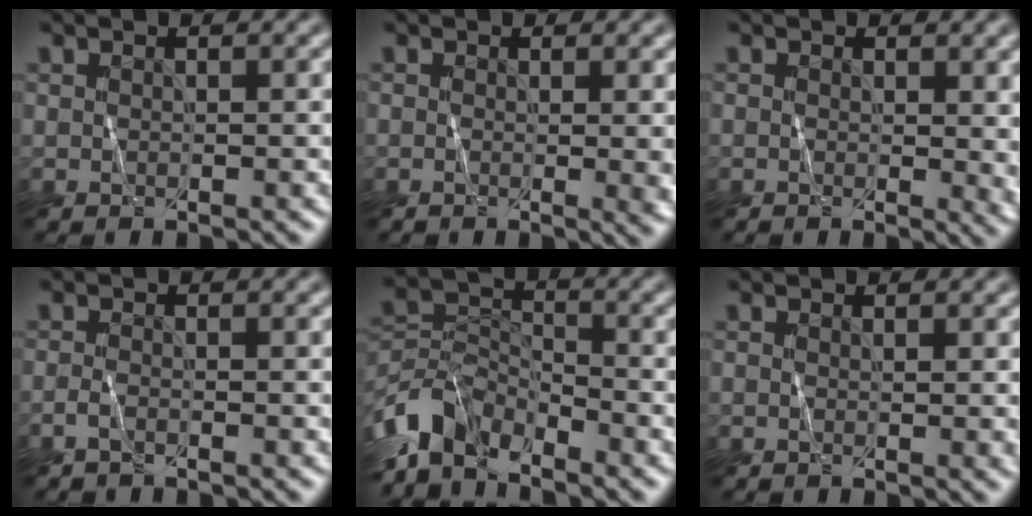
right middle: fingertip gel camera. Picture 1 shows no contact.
{"total": 2.9, "force": [0.0, 0.9, 2.7], "torque": [-0.019, 0.002, -0.002]}
{"total": 2.7, "force": [0.3, 1.2, 2.4], "torque": [-0.021, -0.003, 0.003]}
{"total": 1.2, "force": [-1.0, 0.2, 0.6], "torque": [-0.016, -0.001, -0.021]}
{"total": 5.7, "force": [-4.6, 2.6, 2.2], "torque": [-0.043, -0.003, -0.102]}
{"total": 1.1, "force": [0.2, 0.3, 1.1], "torque": [-0.012, 0.000, 0.000]}